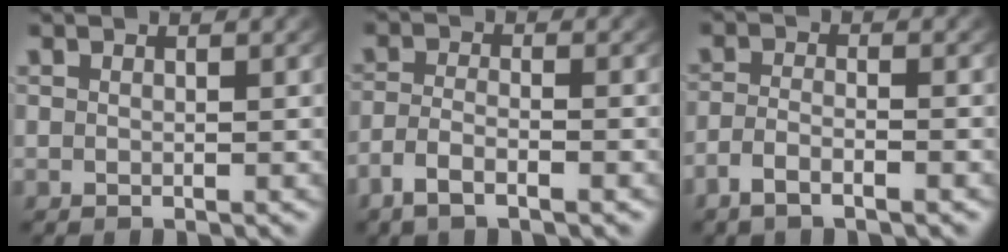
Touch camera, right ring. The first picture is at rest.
{"total": 2.9, "force": [-1.9, 1.1, 1.9], "torque": [-0.049, -0.006, -0.032]}
{"total": 2.6, "force": [-1.9, 0.8, 1.6], "torque": [-0.041, -0.006, -0.031]}